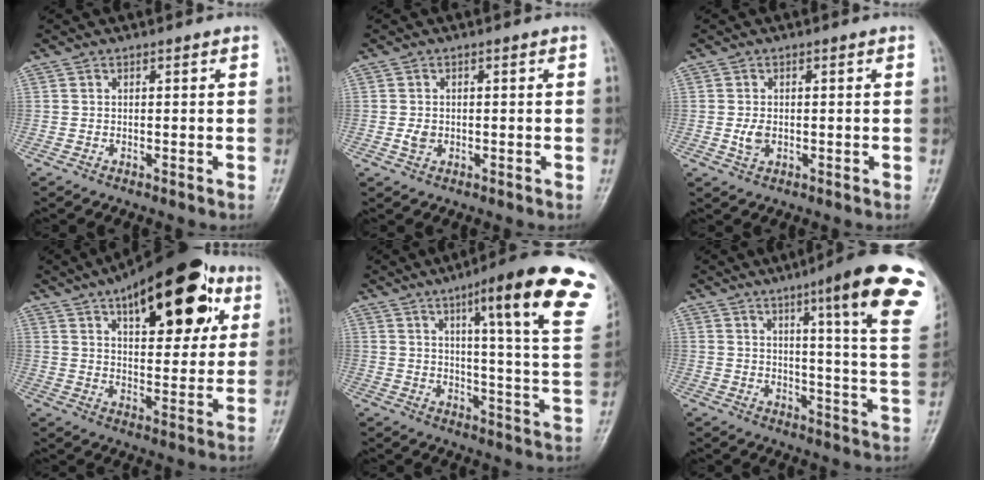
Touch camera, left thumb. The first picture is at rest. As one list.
[{"total": 1.9, "force": [-0.3, 1.5, 1.2], "torque": [-0.018, 0.001, -0.006]}, {"total": 2.7, "force": [-0.3, 1.7, 2.0], "torque": [-0.038, -0.001, -0.005]}, {"total": 23.9, "force": [11.3, 10.6, 18.2], "torque": [-0.227, -0.010, 0.167]}, {"total": 23.2, "force": [12.2, 3.6, 19.4], "torque": [-0.241, -0.038, 0.151]}, {"total": 20.9, "force": [10.6, 2.5, 17.8], "torque": [-0.212, -0.042, 0.126]}]